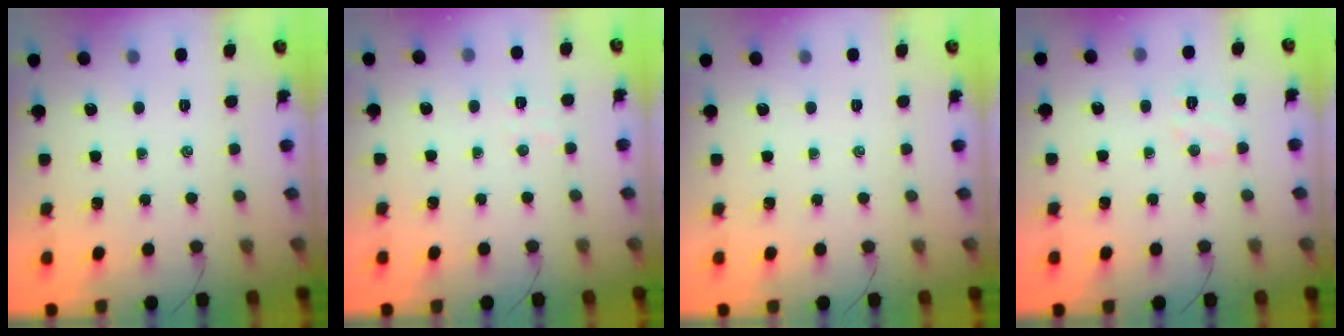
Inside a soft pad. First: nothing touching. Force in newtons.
{"total": 4.1, "press": 4.0, "slide": 0.7}
{"total": 0.0}
{"total": 7.0, "press": 6.9, "slide": 1.2}